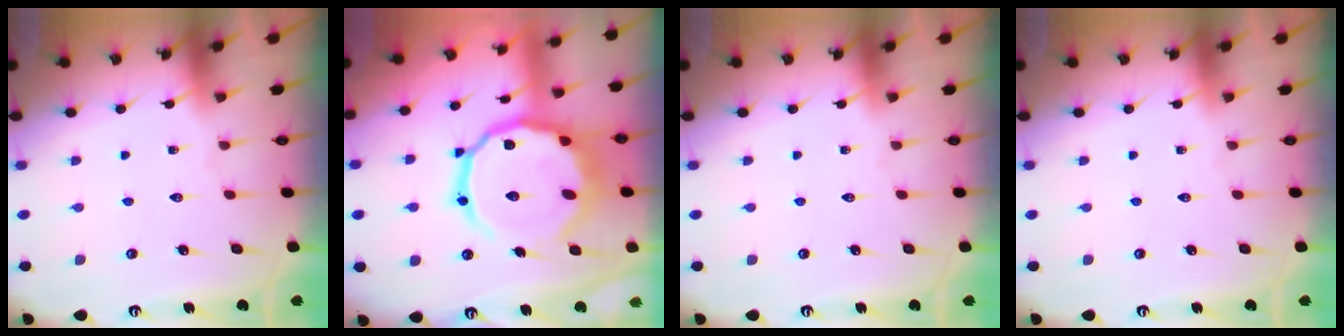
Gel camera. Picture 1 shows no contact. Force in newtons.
{"total": 18.3, "press": 18.2, "slide": 2.2}
{"total": 0.0}
{"total": 0.0}